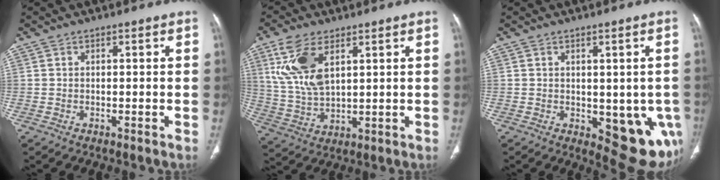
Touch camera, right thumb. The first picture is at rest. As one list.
[{"total": 11.6, "force": [5.0, 5.7, 8.8], "torque": [-0.181, -0.015, 0.107]}, {"total": 11.6, "force": [-3.0, 6.1, 9.4], "torque": [-0.075, -0.016, -0.023]}]